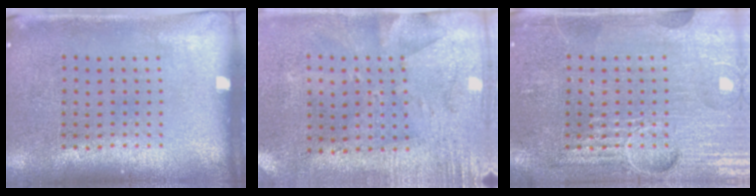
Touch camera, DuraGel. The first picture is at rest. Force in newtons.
{"total": 2.8, "press": 2.3, "slide": 1.7}
{"total": 4.0, "press": 4.0, "slide": 0.3}